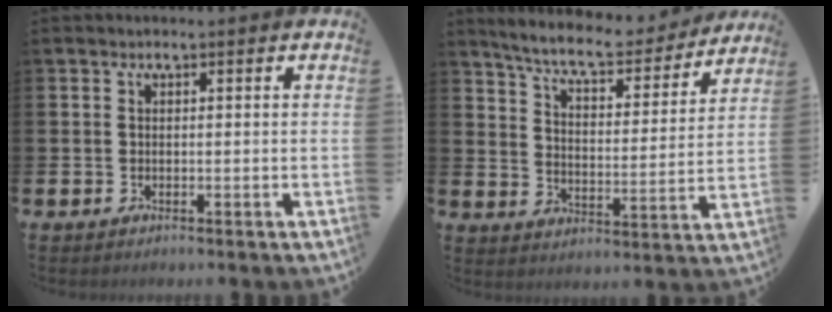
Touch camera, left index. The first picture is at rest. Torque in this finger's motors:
{"motor_torque": [1.06, -1.07, 0.35, 0.14]}